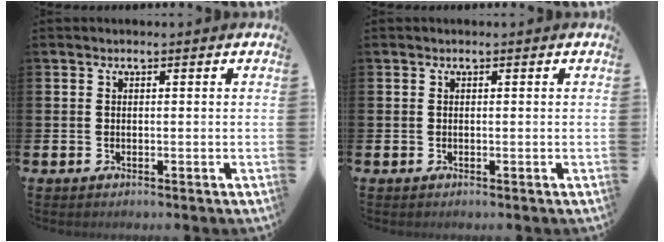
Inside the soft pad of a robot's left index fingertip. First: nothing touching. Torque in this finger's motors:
{"motor_torque": [-0.01, -0.01, -0.01, 0.01]}